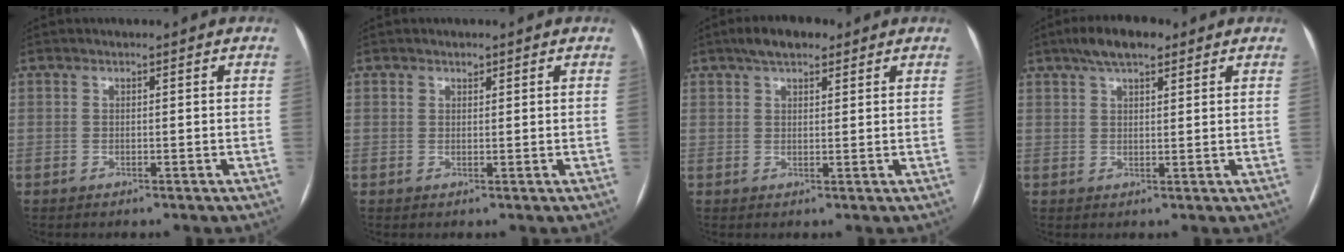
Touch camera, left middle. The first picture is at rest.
{"total": 1.0, "force": [0.7, 0.6, 0.4], "torque": [-0.006, -0.001, 0.011]}
{"total": 5.3, "force": [3.6, 2.1, 3.2], "torque": [-0.058, 0.020, 0.058]}
{"total": 6.3, "force": [4.3, 2.1, 4.1], "torque": [-0.074, 0.021, 0.071]}